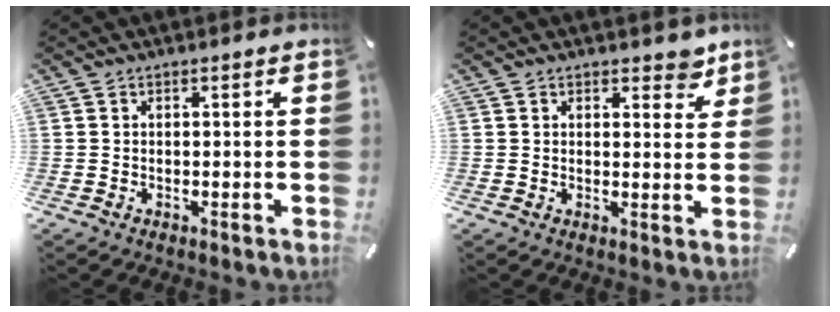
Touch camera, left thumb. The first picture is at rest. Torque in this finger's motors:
{"motor_torque": [0.28, -0.40, 0.04, 0.09, -0.03]}